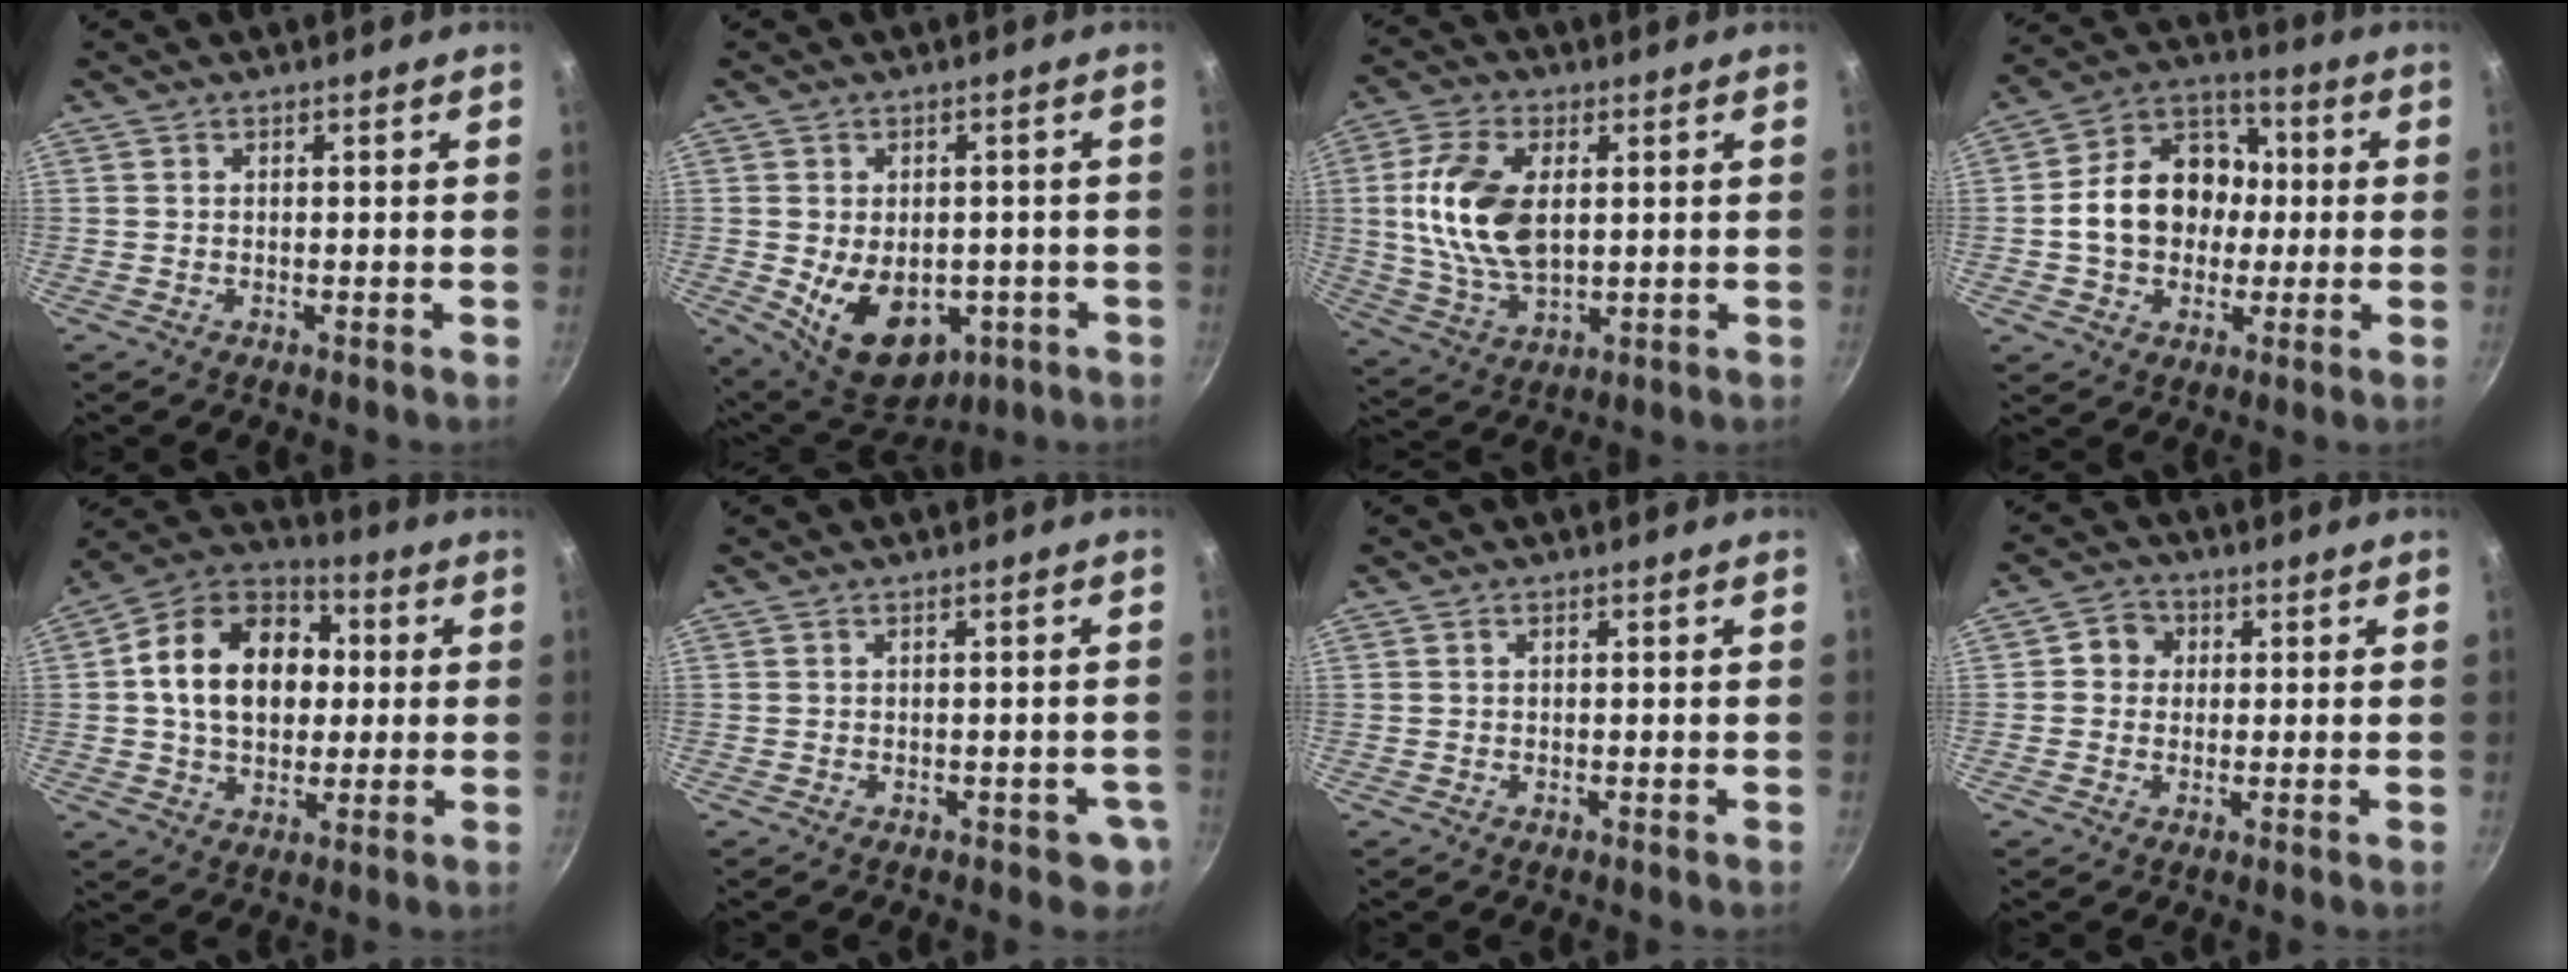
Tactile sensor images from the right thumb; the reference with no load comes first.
{"total": 13.8, "force": [-3.3, 9.4, 9.6], "torque": [-0.113, -0.006, -0.022]}
{"total": 14.8, "force": [2.2, 8.5, 12.0], "torque": [-0.222, -0.005, 0.046]}
{"total": 16.3, "force": [-0.2, 12.9, 9.9], "torque": [-0.127, 0.036, -0.016]}
{"total": 18.6, "force": [2.1, 13.5, 12.5], "torque": [-0.177, 0.028, 0.021]}
{"total": 3.2, "force": [-1.2, 2.1, 2.1], "torque": [0.000, 0.013, -0.003]}
{"total": 0.6, "force": [0.1, 0.4, 0.4], "torque": [-0.005, 0.004, 0.000]}
{"total": 4.4, "force": [0.7, 4.1, 1.6], "torque": [0.001, 0.005, -0.001]}